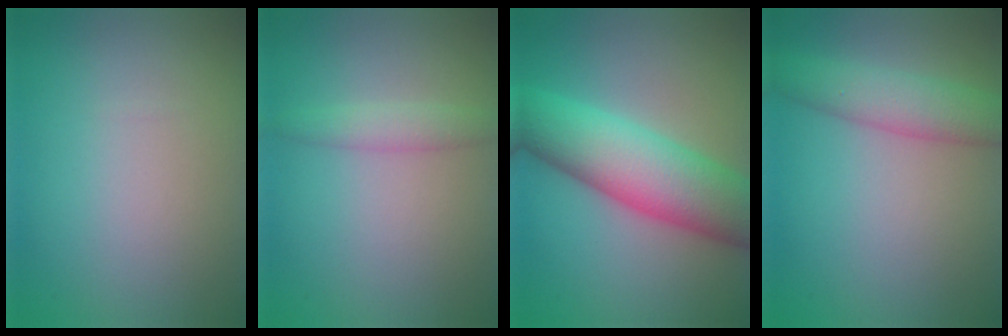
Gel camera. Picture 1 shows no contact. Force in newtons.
{"total": 1.7, "press": 1.7, "slide": 0.1}
{"total": 9.3, "press": 9.3, "slide": 0.2}
{"total": 4.0, "press": 4.0, "slide": 0.2}